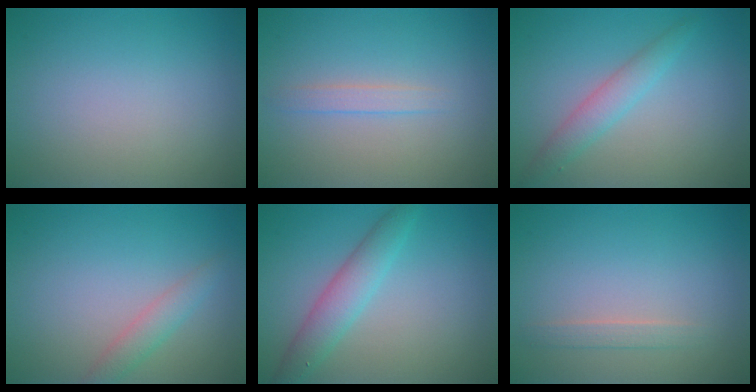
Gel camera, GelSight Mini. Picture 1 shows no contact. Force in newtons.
{"total": 1.3, "press": 1.3, "slide": 0.1}
{"total": 2.4, "press": 2.4, "slide": 0.1}
{"total": 1.9, "press": 1.9, "slide": 0.0}
{"total": 3.4, "press": 3.4, "slide": 0.1}
{"total": 1.1, "press": 1.1, "slide": 0.1}